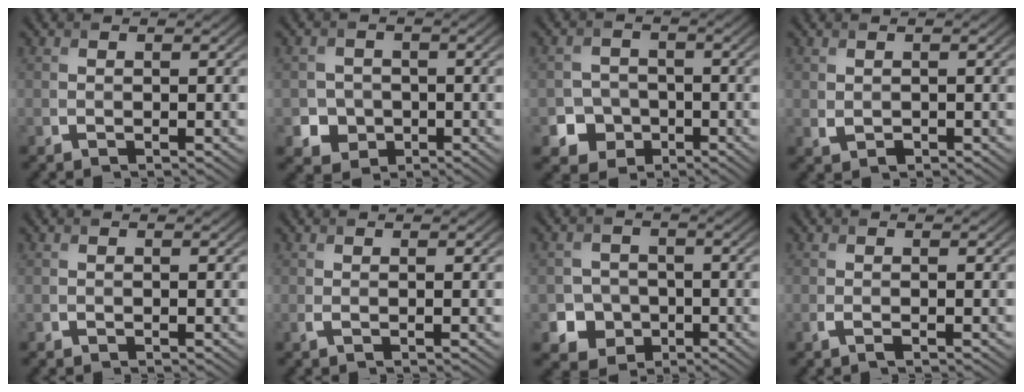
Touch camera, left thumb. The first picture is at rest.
{"total": 3.9, "force": [-1.1, 3.6, 1.0], "torque": [-0.018, -0.006, -0.033]}
{"total": 4.8, "force": [-2.0, 4.2, 1.3], "torque": [-0.018, 0.000, -0.054]}
{"total": 1.0, "force": [0.0, 0.8, 0.7], "torque": [-0.018, -0.006, 0.005]}
{"total": 0.0}
{"total": 0.6, "force": [0.1, 0.1, 0.6], "torque": [-0.015, 0.002, 0.001]}
{"total": 5.1, "force": [-1.7, 4.6, 1.4], "torque": [-0.024, -0.005, -0.050]}
{"total": 0.7, "force": [-0.2, 0.1, 0.7], "torque": [-0.017, -0.003, -0.005]}